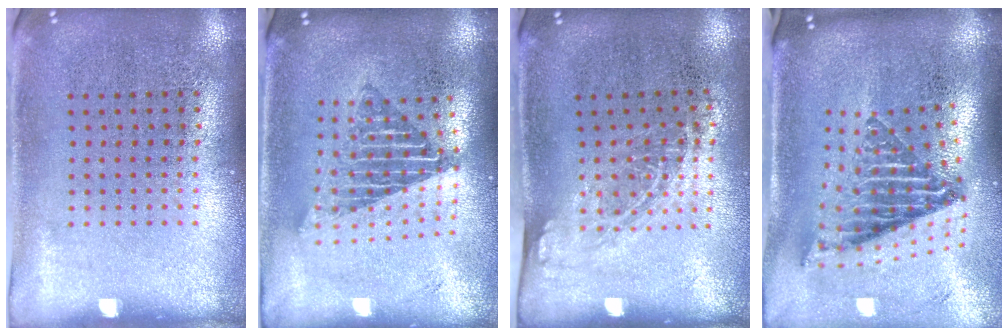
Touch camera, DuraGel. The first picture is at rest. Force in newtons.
{"total": 1.7, "press": 1.4, "slide": 0.9}
{"total": 1.3, "press": 1.0, "slide": 0.9}
{"total": 2.6, "press": 1.6, "slide": 2.0}